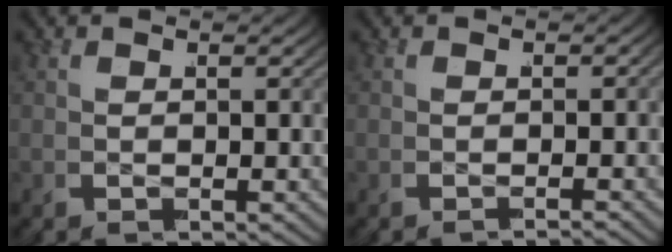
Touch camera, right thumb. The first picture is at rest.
{"total": 1.9, "force": [-1.3, 0.7, 1.2], "torque": [-0.016, -0.001, -0.022]}